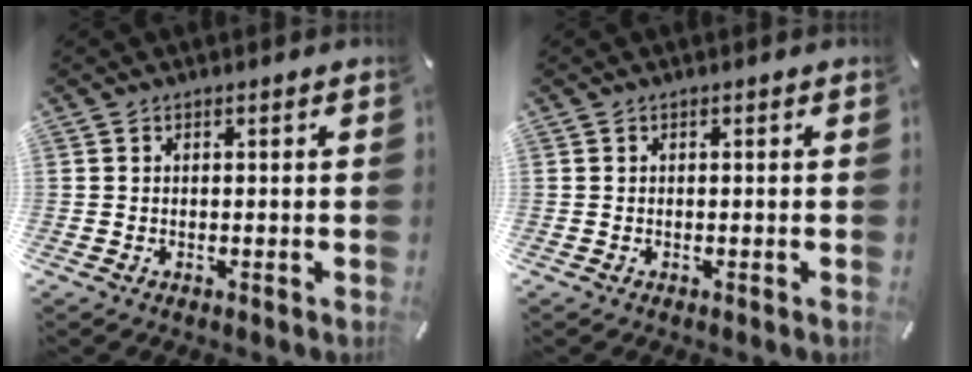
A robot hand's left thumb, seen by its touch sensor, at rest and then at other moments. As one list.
[{"total": 0.0}]